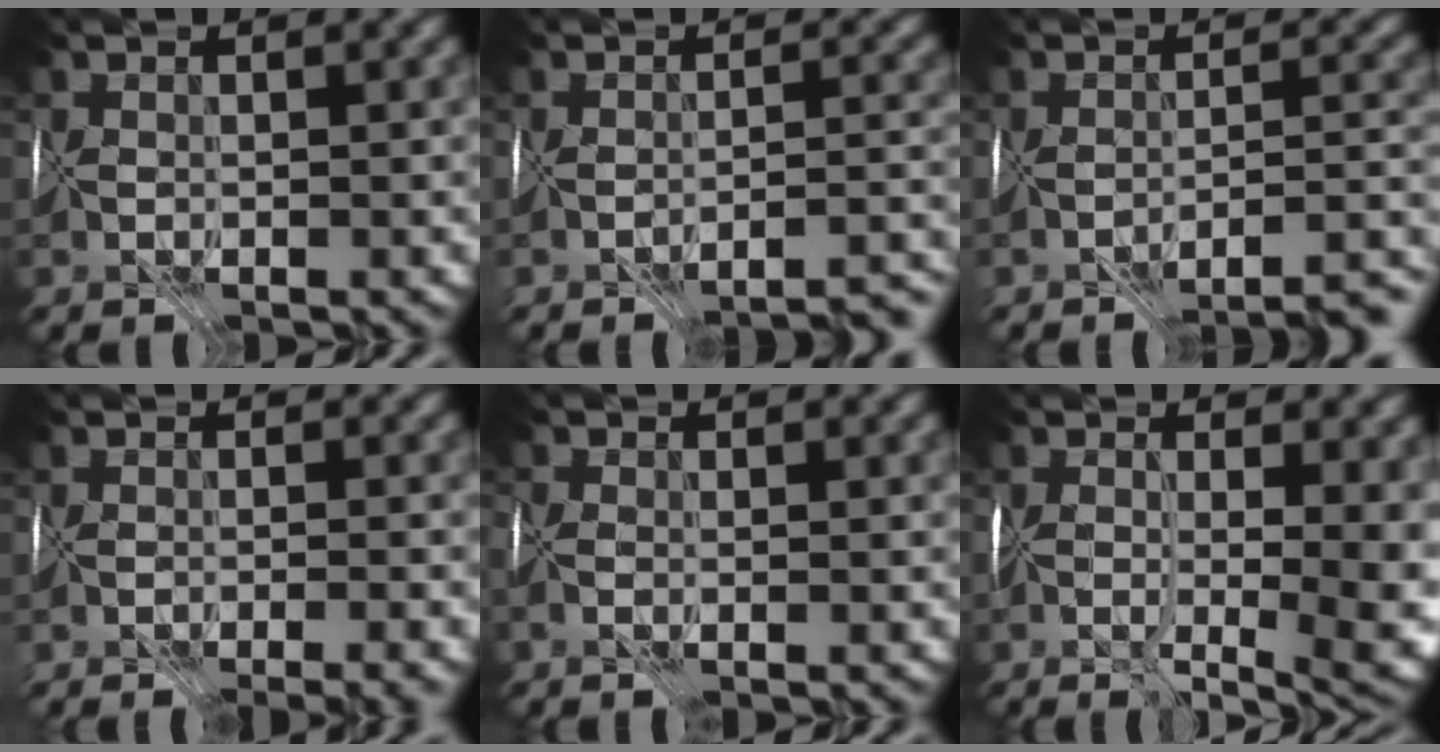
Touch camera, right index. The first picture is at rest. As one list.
[{"total": 8.4, "force": [-8.0, 1.2, 2.3], "torque": [-0.008, 0.008, -0.084]}, {"total": 9.2, "force": [-8.4, 1.4, 3.3], "torque": [-0.022, 0.001, -0.086]}, {"total": 5.3, "force": [-4.1, 1.2, 3.1], "torque": [-0.025, -0.009, -0.039]}, {"total": 2.0, "force": [-1.6, 0.6, 1.1], "torque": [-0.012, 0.000, -0.021]}, {"total": 11.5, "force": [-1.0, 4.6, 10.5], "torque": [-0.126, -0.009, 0.010]}]